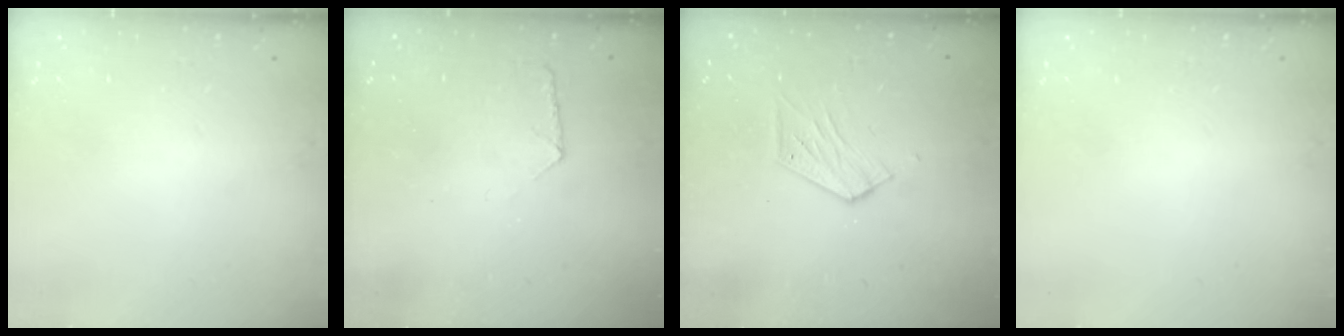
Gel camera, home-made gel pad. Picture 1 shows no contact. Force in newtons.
{"total": 5.5, "press": 5.4, "slide": 0.5}
{"total": 5.8, "press": 5.8, "slide": 0.5}
{"total": 0.0}